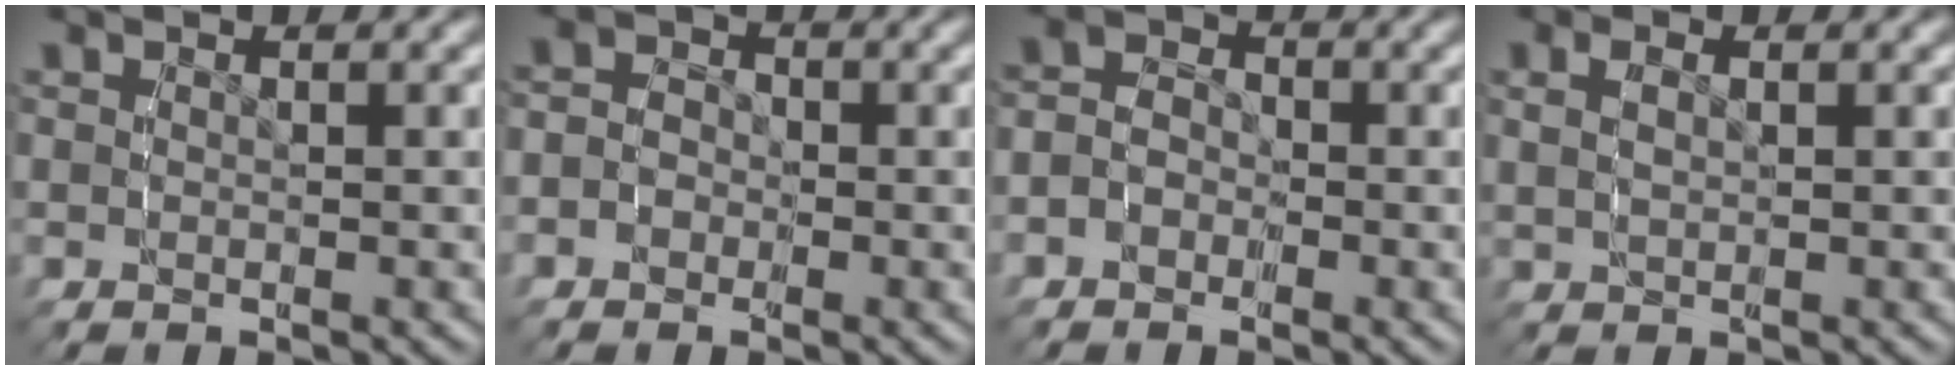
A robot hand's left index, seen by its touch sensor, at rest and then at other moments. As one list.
[{"total": 2.9, "force": [-0.9, 2.7, 0.9], "torque": [-0.021, -0.006, -0.022]}, {"total": 3.2, "force": [-1.0, 2.7, 1.3], "torque": [-0.029, -0.010, -0.021]}, {"total": 1.8, "force": [0.6, 1.0, 1.4], "torque": [-0.028, 0.000, 0.017]}]